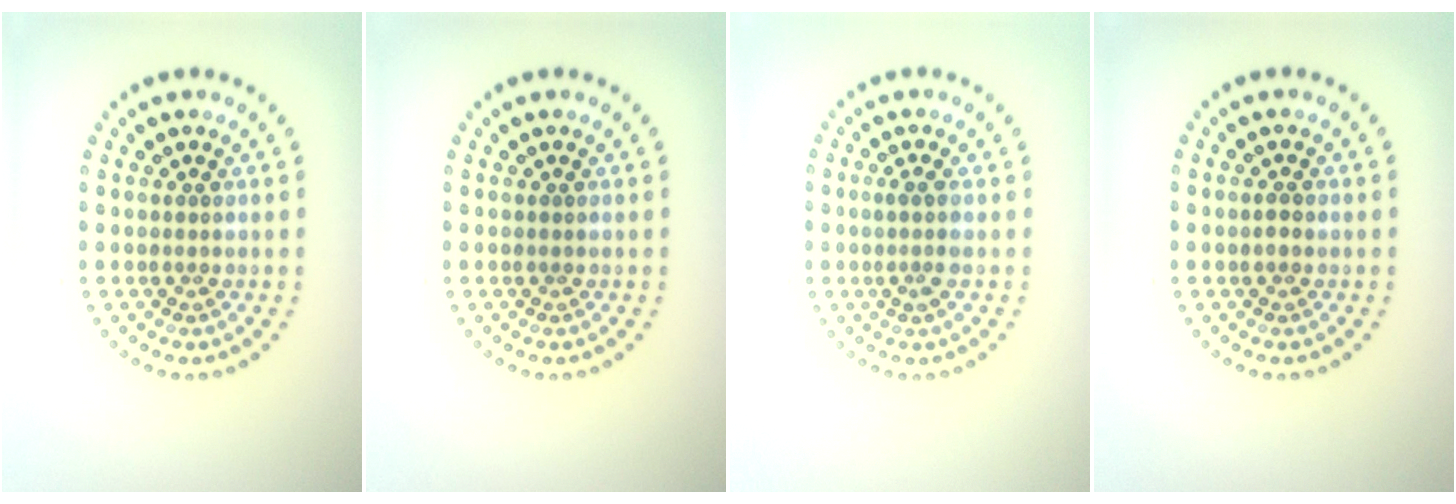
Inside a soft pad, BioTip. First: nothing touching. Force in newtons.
{"total": 0.0}
{"total": 1.5, "press": 1.2, "slide": 0.8}
{"total": 1.0, "press": 1.0, "slide": 0.1}